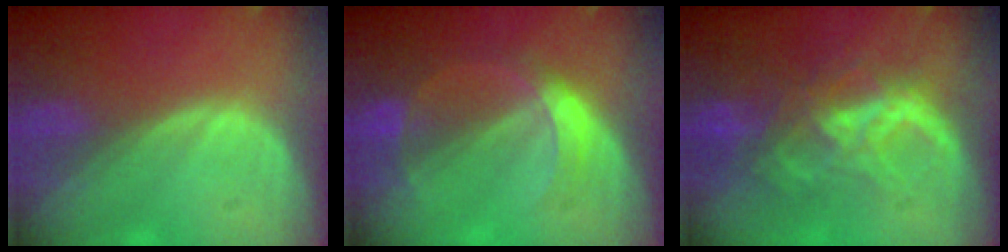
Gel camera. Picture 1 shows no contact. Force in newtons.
{"total": 5.1, "press": 4.8, "slide": 1.8}
{"total": 8.9, "press": 7.6, "slide": 4.7}